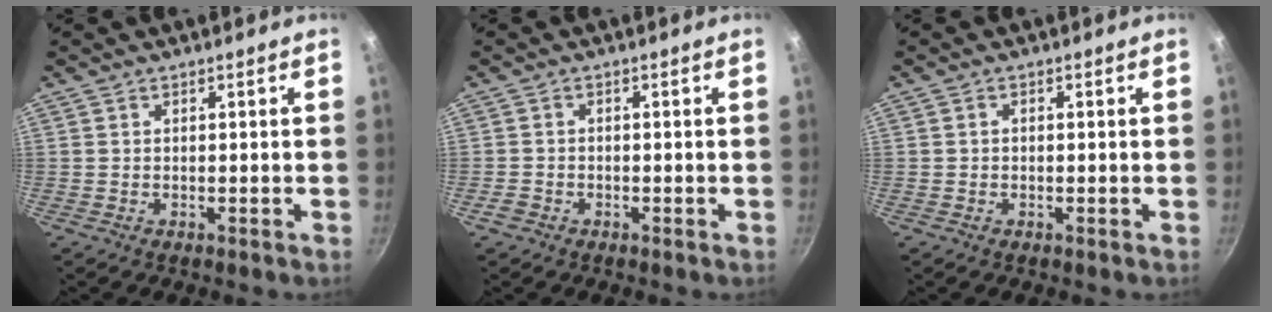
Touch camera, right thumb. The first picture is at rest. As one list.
[{"total": 1.9, "force": [-1.1, 1.4, 0.6], "torque": [-0.012, 0.009, -0.021]}, {"total": 0.7, "force": [-0.1, 0.6, 0.4], "torque": [-0.006, 0.004, -0.002]}]